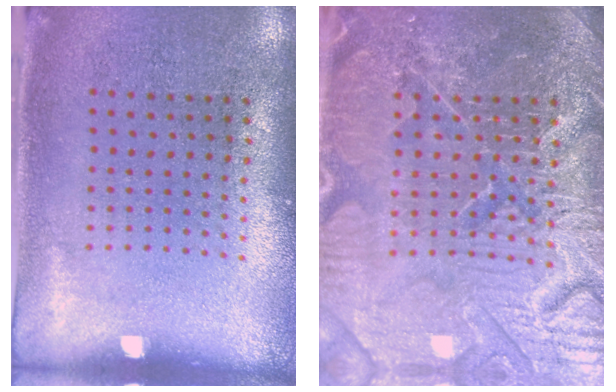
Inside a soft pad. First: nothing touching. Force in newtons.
{"total": 7.2, "press": 7.2, "slide": 0.9}